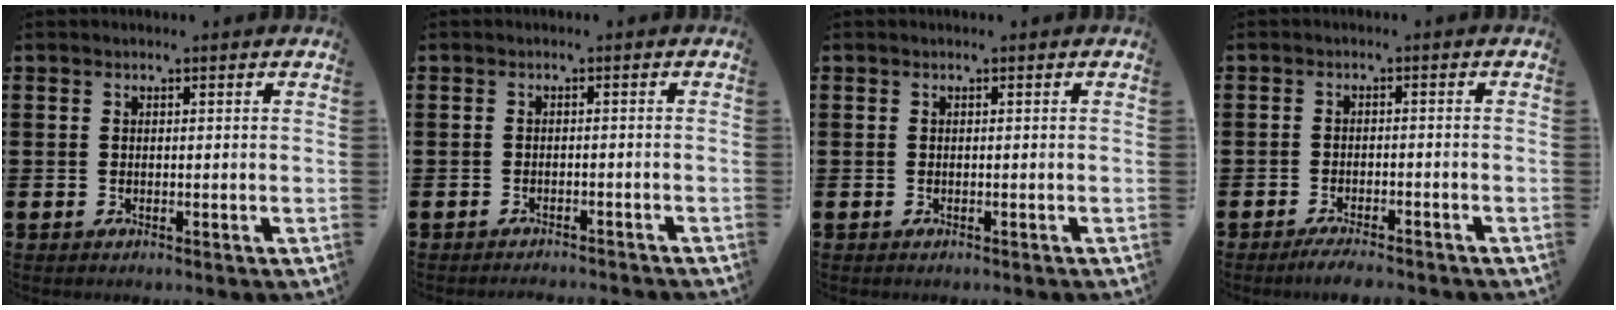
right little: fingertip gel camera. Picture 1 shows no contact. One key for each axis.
{"total": 1.0, "fx": -1.0, "fy": -0.1, "fz": 0.0, "tx": -0.001, "ty": 0.002, "tz": -0.022}
{"total": 0.0}
{"total": 1.9, "fx": -1.7, "fy": -0.1, "fz": 0.9, "tx": -0.013, "ty": 0.007, "tz": -0.032}